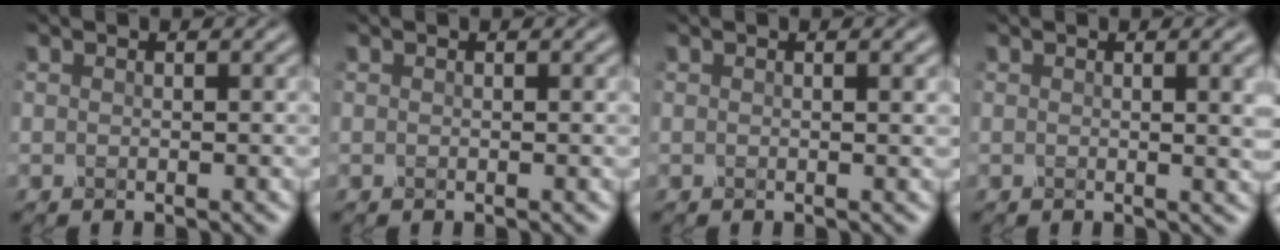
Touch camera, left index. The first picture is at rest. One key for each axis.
{"total": 0.0}
{"total": 2.2, "fx": 0.9, "fy": 1.1, "fz": 1.7, "tx": -0.003, "ty": 0.013, "tz": -0.008}
{"total": 5.9, "fx": 1.5, "fy": 2.7, "fz": 5.0, "tx": -0.021, "ty": 0.034, "tz": 0.005}